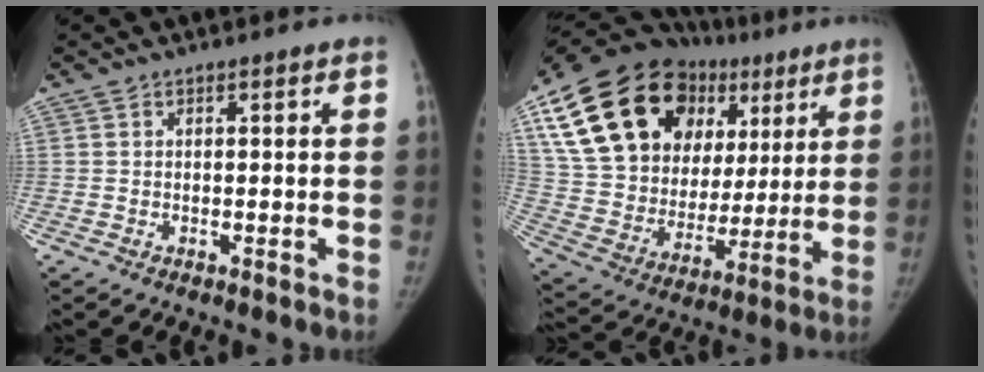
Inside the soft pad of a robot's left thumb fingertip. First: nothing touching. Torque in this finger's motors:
{"motor_torque": [2.45, 2.56, 1.45, -1.32, 0.66]}